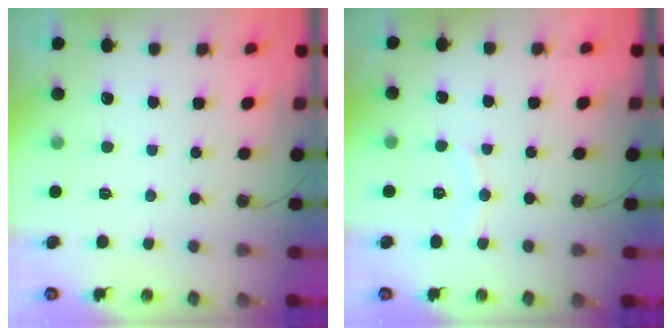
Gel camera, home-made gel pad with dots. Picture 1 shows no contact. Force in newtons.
{"total": 5.2, "press": 5.2, "slide": 0.6}